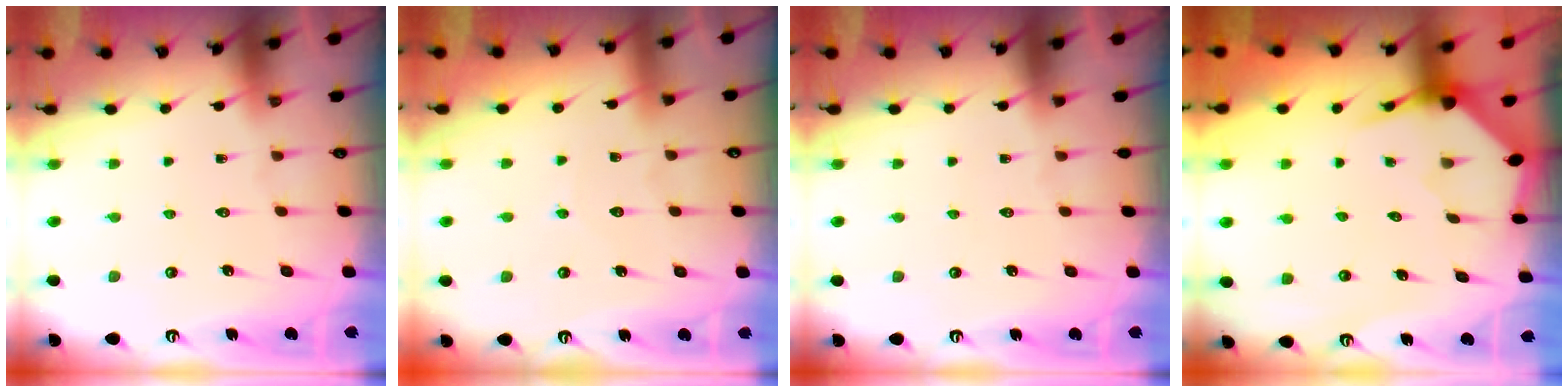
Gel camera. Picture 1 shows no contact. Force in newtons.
{"total": 4.0, "press": 4.0, "slide": 0.4}
{"total": 0.0}
{"total": 3.7, "press": 3.6, "slide": 0.4}